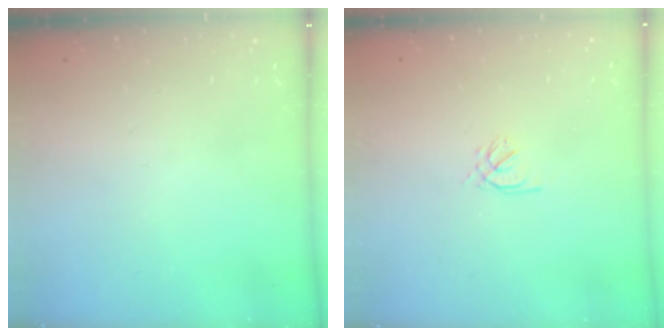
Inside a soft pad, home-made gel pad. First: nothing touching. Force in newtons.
{"total": 0.9, "press": 0.8, "slide": 0.4}